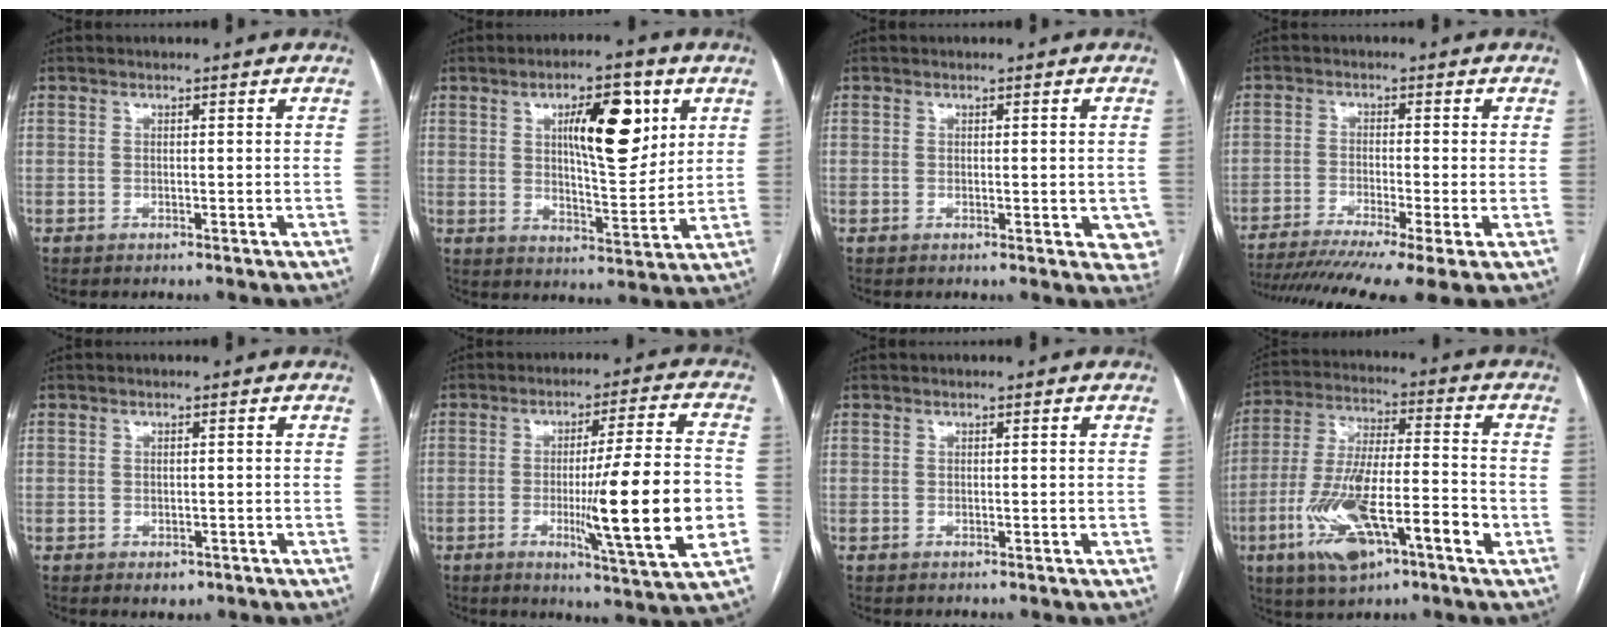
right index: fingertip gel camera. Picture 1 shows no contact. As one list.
[{"total": 11.9, "force": [4.5, 3.5, 10.4], "torque": [-0.161, 0.005, 0.073]}, {"total": 4.1, "force": [-0.5, 1.9, 3.6], "torque": [-0.026, -0.001, -0.004]}, {"total": 13.9, "force": [-10.1, 0.0, 9.5], "torque": [-0.149, -0.027, -0.163]}, {"total": 2.0, "force": [-1.0, 1.4, 1.0], "torque": [-0.007, 0.001, -0.004]}, {"total": 16.8, "force": [-3.1, -0.3, 16.5], "torque": [-0.250, -0.021, -0.049]}, {"total": 0.0}, {"total": 16.6, "force": [-6.6, 4.5, 14.5], "torque": [-0.284, 0.001, -0.109]}]